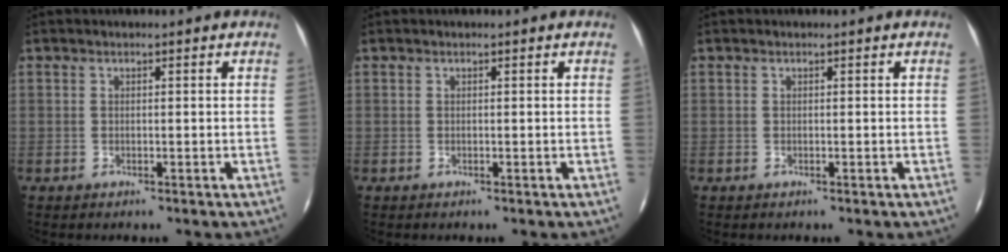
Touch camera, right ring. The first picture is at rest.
{"total": 0.0}
{"total": 0.0}